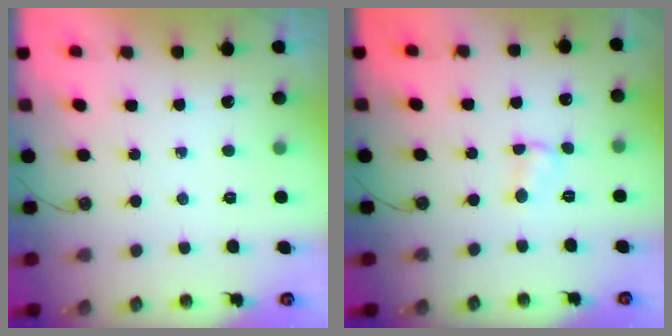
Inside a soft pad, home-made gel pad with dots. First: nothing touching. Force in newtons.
{"total": 2.4, "press": 2.4, "slide": 0.3}